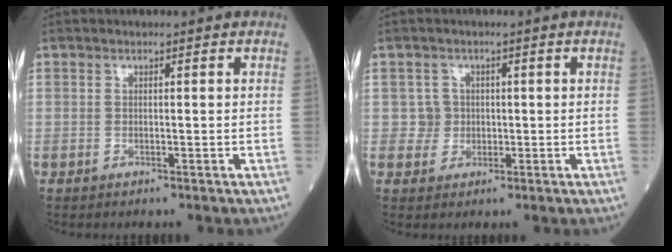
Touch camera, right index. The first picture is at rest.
{"total": 2.6, "force": [0.2, 2.6, 0.0], "torque": [0.009, 0.005, 0.003]}